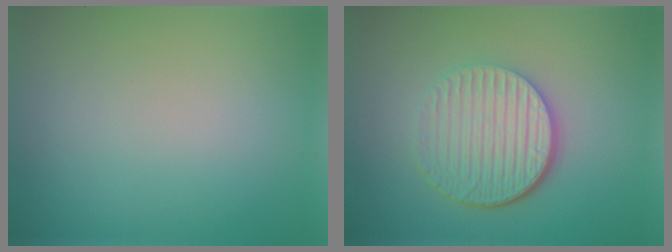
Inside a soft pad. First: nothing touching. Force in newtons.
{"total": 5.7, "press": 4.0, "slide": 4.0}